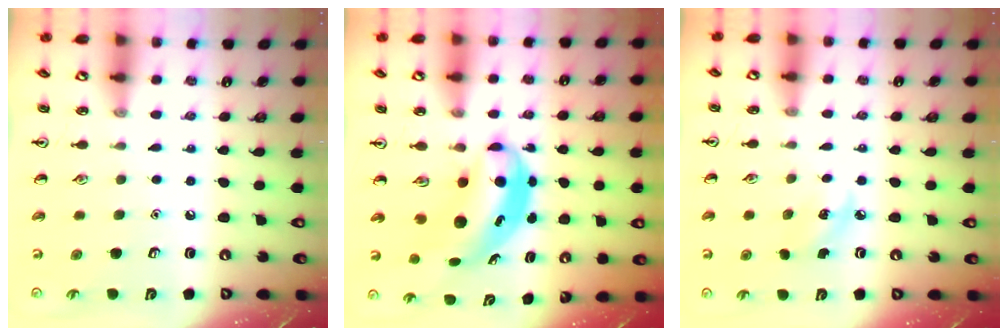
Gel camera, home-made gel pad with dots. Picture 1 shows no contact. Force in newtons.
{"total": 6.1, "press": 5.9, "slide": 1.6}
{"total": 5.3, "press": 5.1, "slide": 1.3}